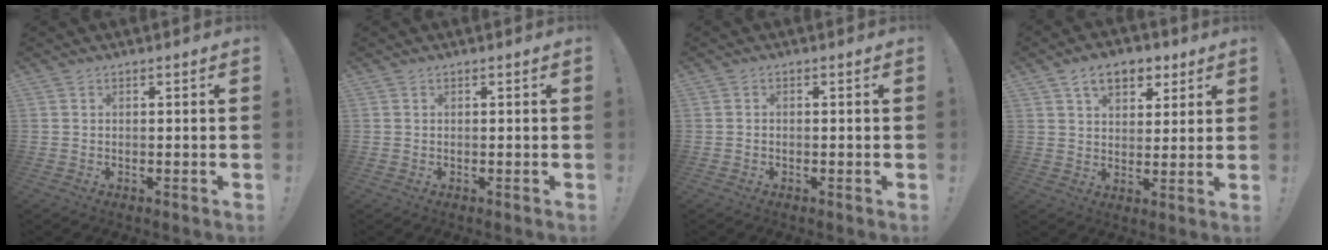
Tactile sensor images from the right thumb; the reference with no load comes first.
{"total": 0.0}
{"total": 0.8, "force": [-0.6, 0.4, 0.4], "torque": [-0.015, 0.003, -0.009]}
{"total": 10.0, "force": [5.3, 6.5, 5.4], "torque": [-0.076, -0.014, 0.099]}